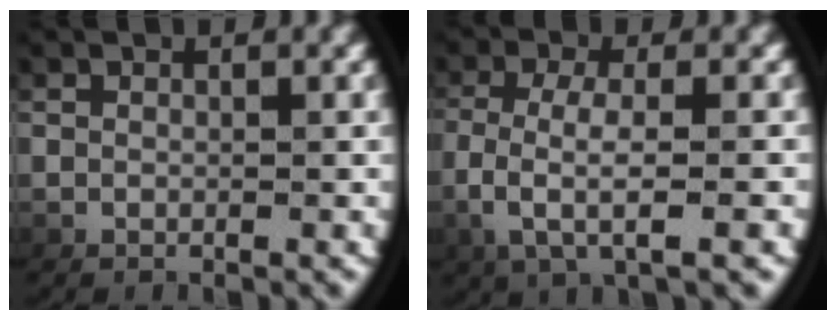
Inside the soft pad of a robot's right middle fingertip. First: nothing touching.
{"total": 4.5, "force": [-0.1, 1.6, 4.2], "torque": [-0.099, -0.006, 0.006]}